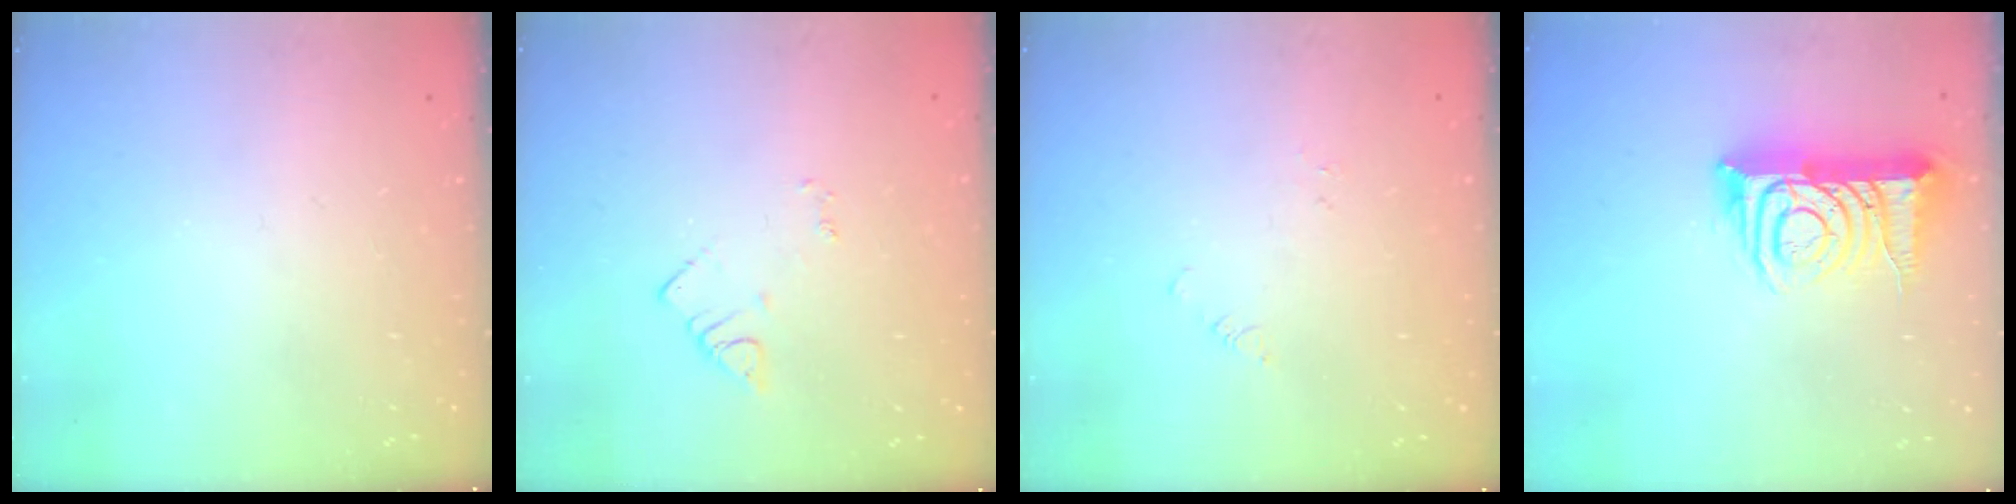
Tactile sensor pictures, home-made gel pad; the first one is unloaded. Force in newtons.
{"total": 3.6, "press": 3.6, "slide": 0.4}
{"total": 2.2, "press": 2.2, "slide": 0.2}
{"total": 12.6, "press": 12.5, "slide": 1.6}